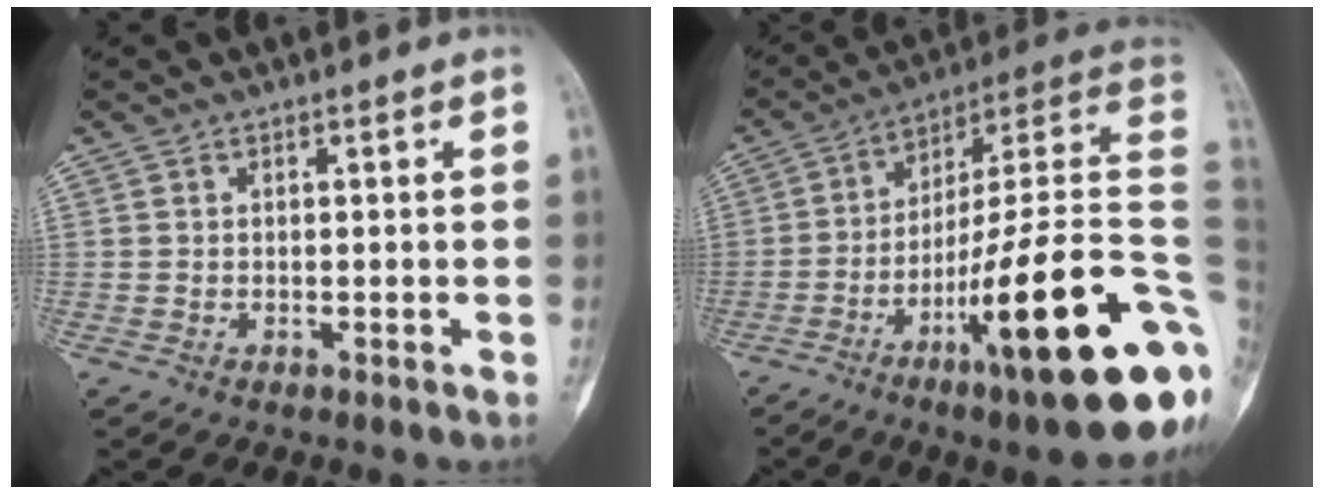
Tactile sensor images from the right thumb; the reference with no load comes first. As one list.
[{"total": 29.0, "force": [-8.1, 5.2, 27.4], "torque": [-0.329, 0.049, -0.127]}]